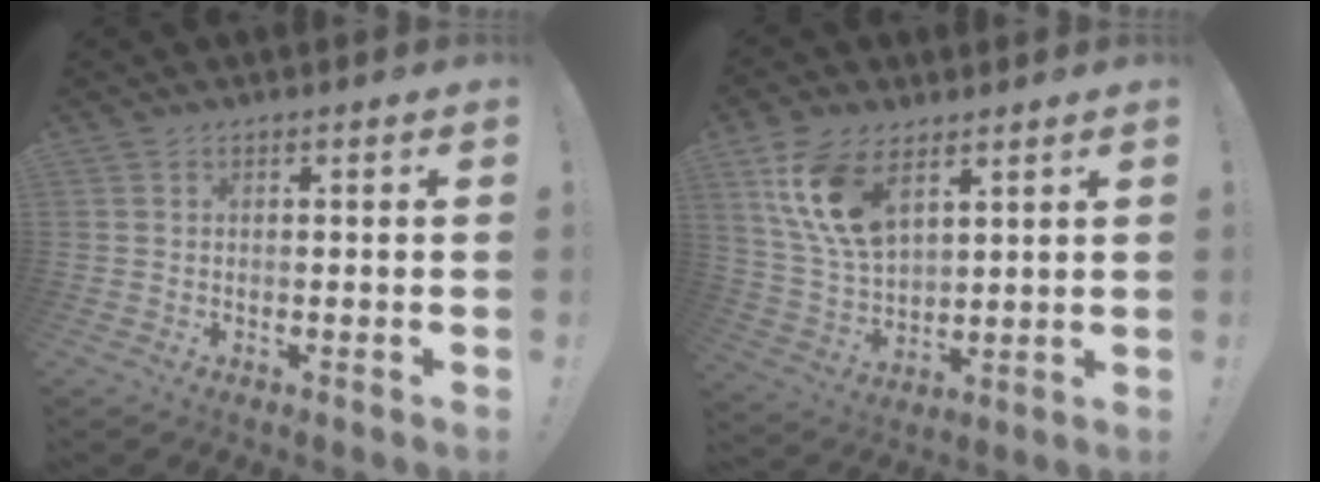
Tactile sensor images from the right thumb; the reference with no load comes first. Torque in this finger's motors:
{"motor_torque": [0.93, 1.29, 0.68, 0.76, 0.12]}